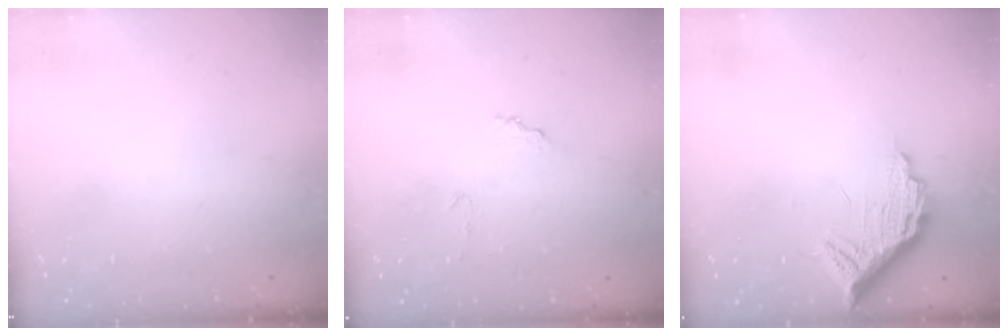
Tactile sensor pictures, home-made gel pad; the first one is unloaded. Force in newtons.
{"total": 7.1, "press": 7.1, "slide": 0.5}
{"total": 12.5, "press": 12.5, "slide": 0.7}